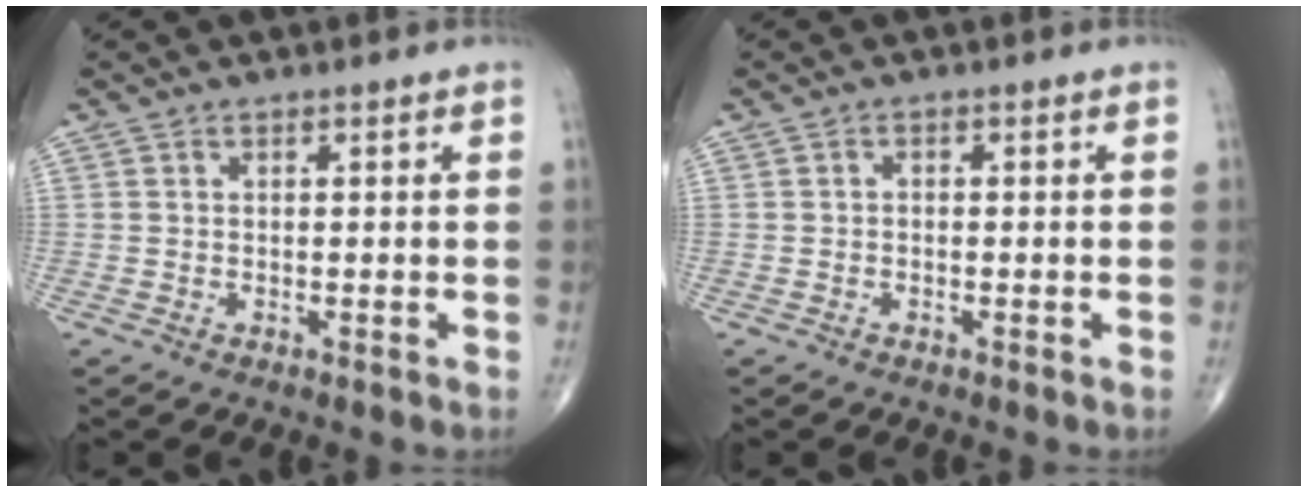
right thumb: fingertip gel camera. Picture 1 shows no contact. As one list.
[{"total": 0.6, "force": [-0.3, 0.3, 0.3], "torque": [0.001, 0.002, -0.011]}]